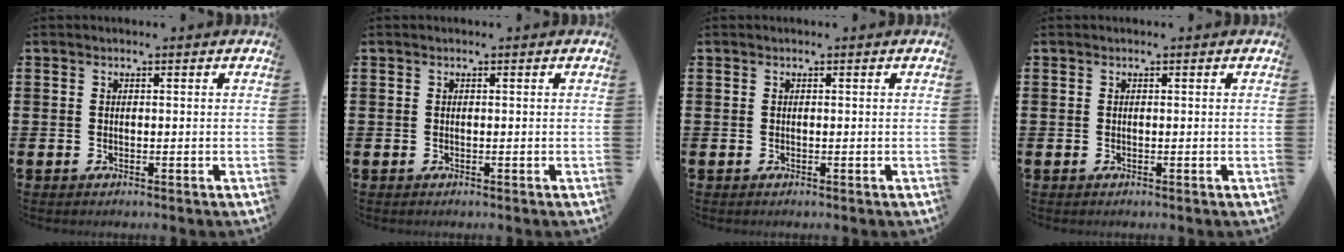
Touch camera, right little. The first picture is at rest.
{"total": 0.0}
{"total": 0.0}
{"total": 0.0}